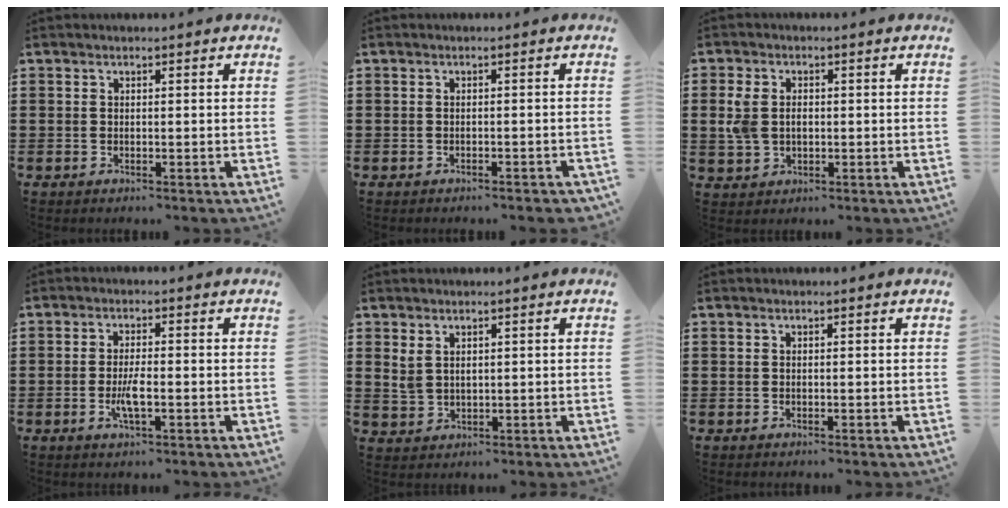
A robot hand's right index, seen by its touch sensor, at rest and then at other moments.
{"total": 0.9, "force": [-0.8, 0.0, 0.3], "torque": [-0.009, -0.004, -0.015]}
{"total": 4.0, "force": [0.3, 2.9, 2.7], "torque": [-0.072, 0.006, -0.002]}
{"total": 3.5, "force": [-1.0, 0.8, 3.3], "torque": [-0.069, -0.003, -0.022]}
{"total": 2.4, "force": [1.5, 1.3, 1.3], "torque": [-0.029, 0.005, 0.029]}
{"total": 0.0}